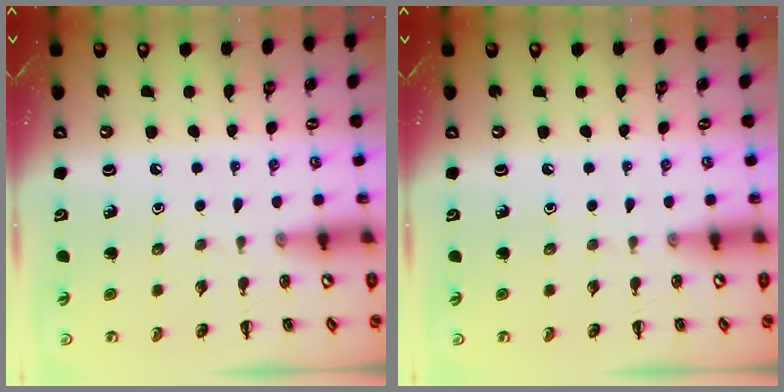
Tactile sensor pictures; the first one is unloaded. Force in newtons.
{"total": 0.0}